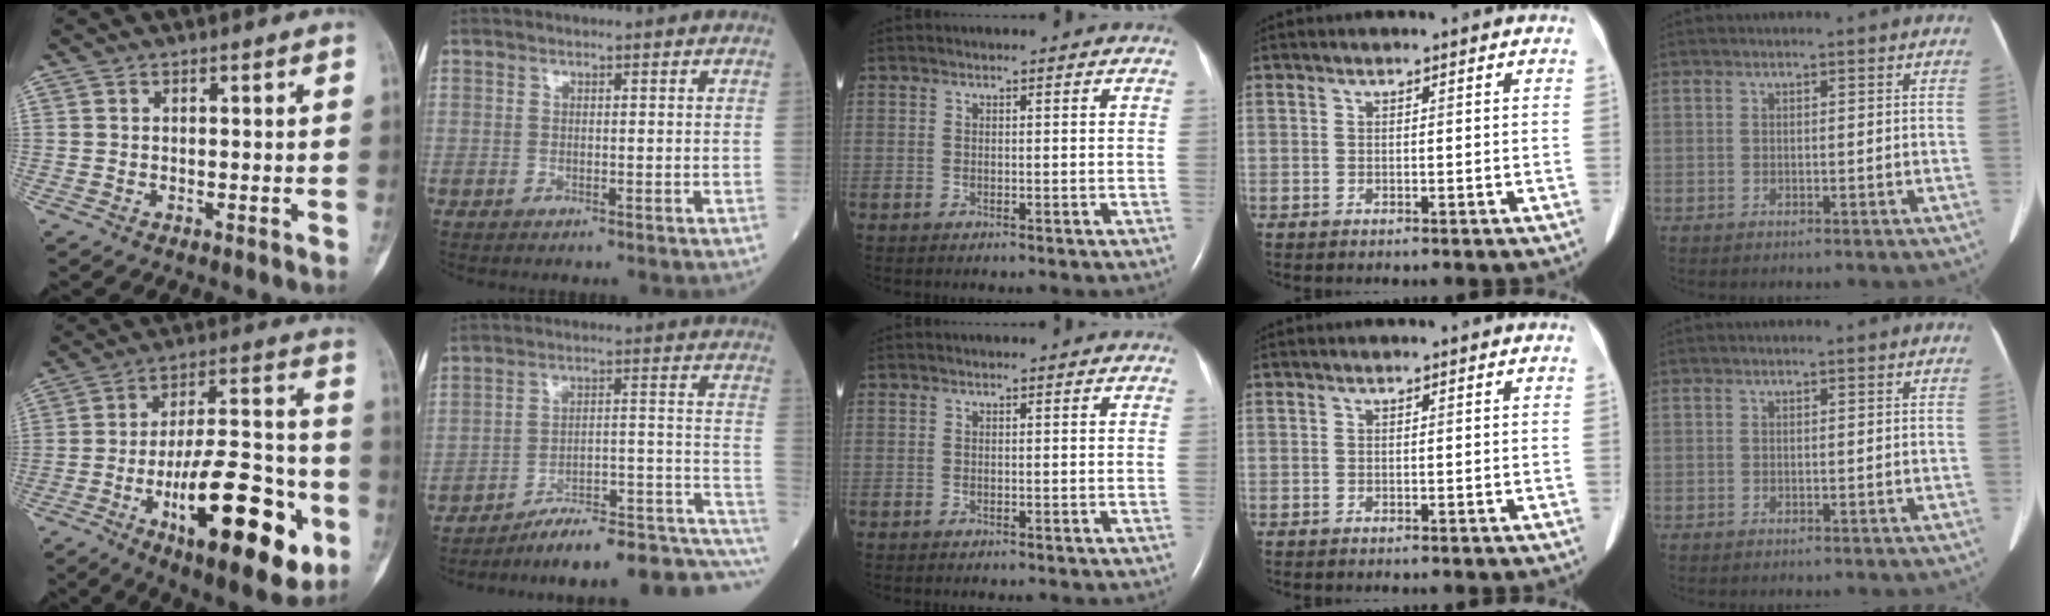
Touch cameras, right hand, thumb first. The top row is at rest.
{"thumb": {"total": 26.2, "force": [-9.8, 9.4, 22.4], "torque": [-0.318, 0.041, -0.142]}, "index": {"total": 20.5, "force": [-18.4, 1.4, 8.8], "torque": [-0.047, 0.040, -0.254]}}